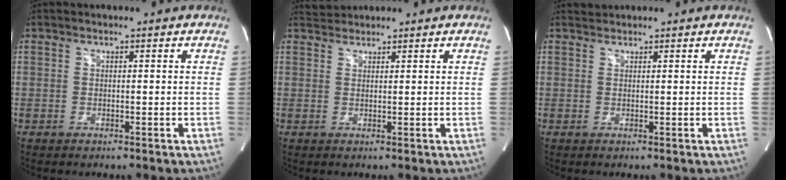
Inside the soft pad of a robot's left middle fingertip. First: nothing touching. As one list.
[{"total": 1.8, "force": [1.8, 0.0, -0.4], "torque": [-0.006, 0.012, 0.038]}, {"total": 0.9, "force": [0.8, -0.1, -0.3], "torque": [-0.009, 0.009, 0.019]}]